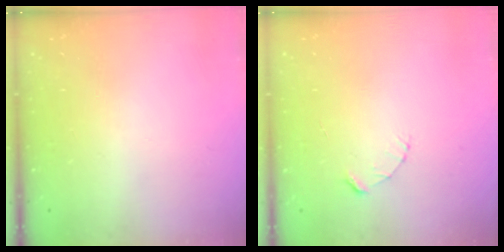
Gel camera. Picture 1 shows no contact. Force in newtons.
{"total": 2.7, "press": 2.7, "slide": 0.3}